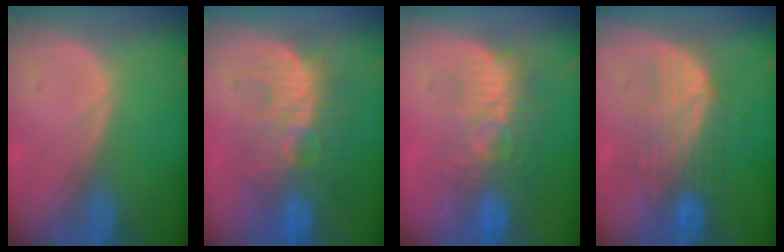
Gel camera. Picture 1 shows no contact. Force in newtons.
{"total": 9.7, "press": 9.4, "slide": 2.5}
{"total": 9.1, "press": 8.3, "slide": 3.8}
{"total": 7.5, "press": 7.5, "slide": 0.3}